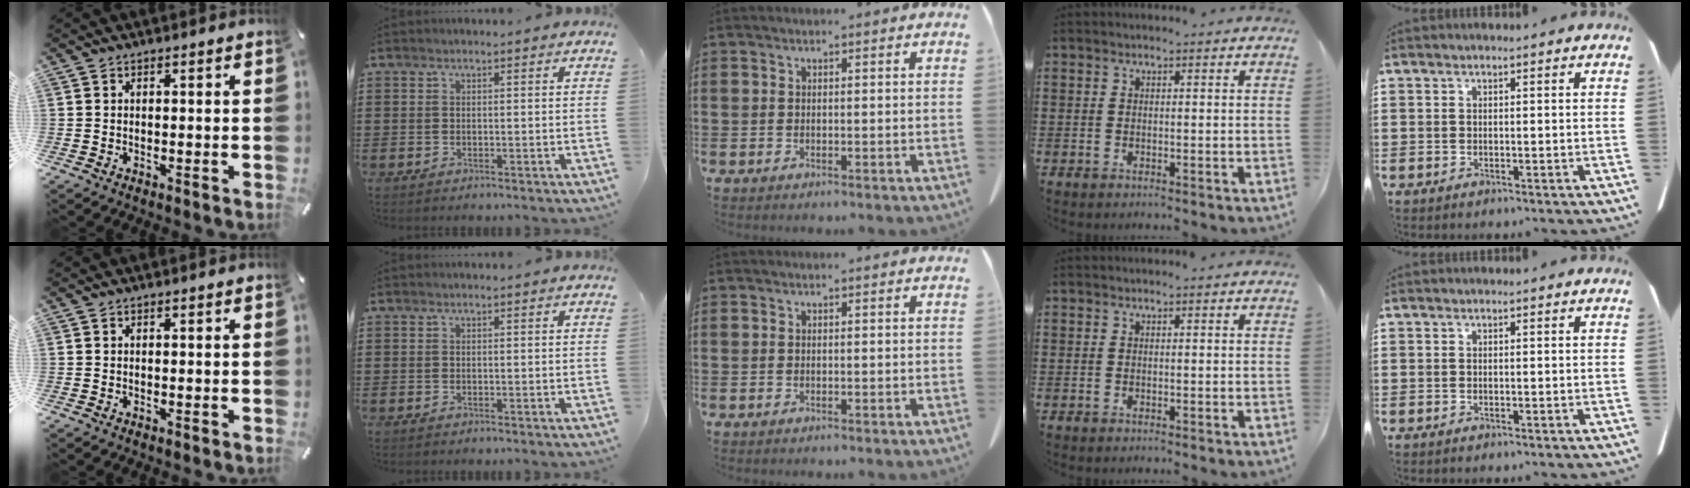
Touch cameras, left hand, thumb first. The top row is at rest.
{}